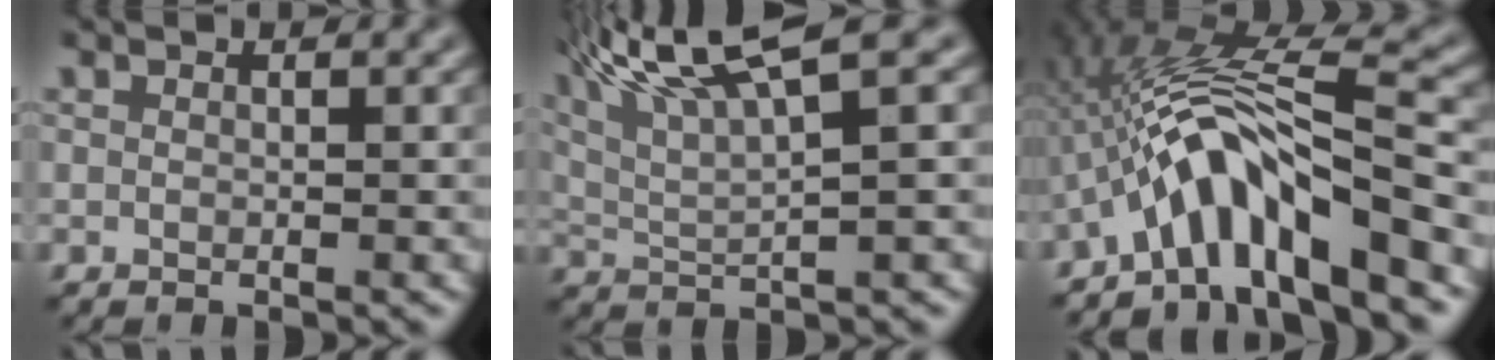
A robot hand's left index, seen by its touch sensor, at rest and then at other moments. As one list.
[{"total": 8.6, "force": [5.0, 2.0, 6.7], "torque": [-0.115, 0.027, 0.088]}, {"total": 9.1, "force": [-4.1, 1.8, 7.9], "torque": [-0.130, 0.024, -0.076]}]